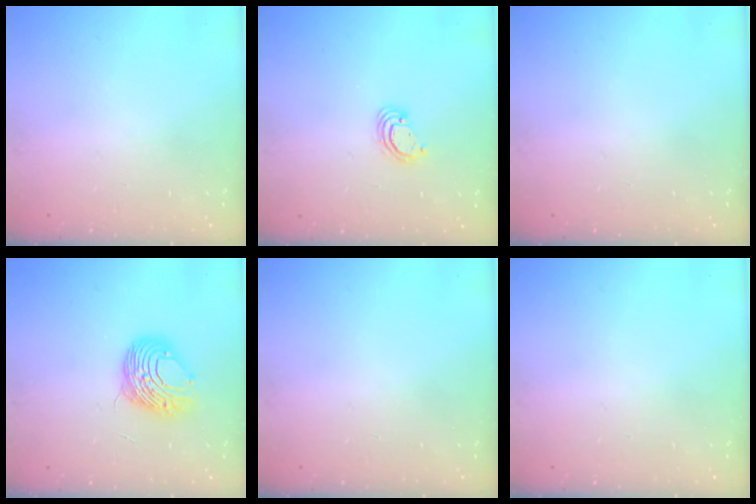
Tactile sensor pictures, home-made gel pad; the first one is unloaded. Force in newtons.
{"total": 3.8, "press": 3.8, "slide": 0.4}
{"total": 0.0}
{"total": 10.6, "press": 10.5, "slide": 1.0}
{"total": 0.0}
{"total": 0.0}